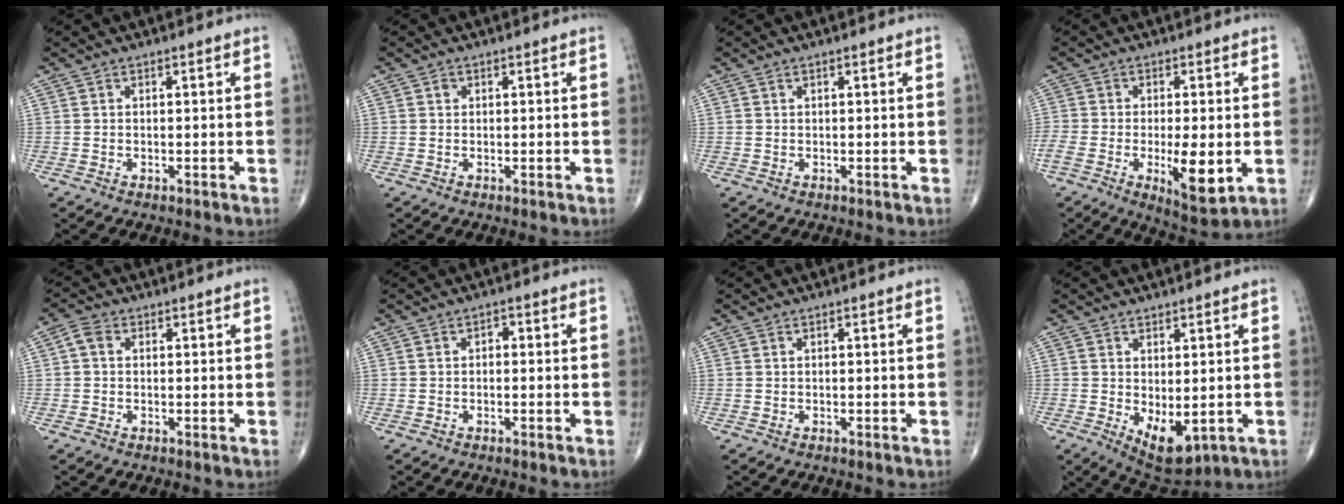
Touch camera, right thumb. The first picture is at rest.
{"total": 0.7, "force": [0.2, 0.6, 0.3], "torque": [-0.001, 0.000, 0.004]}
{"total": 0.0}
{"total": 12.4, "force": [-3.1, 4.7, 11.1], "torque": [-0.198, -0.014, -0.044]}
{"total": 2.6, "force": [0.3, 2.0, 1.7], "torque": [-0.029, 0.010, 0.003]}
{"total": 1.0, "force": [-0.2, 0.8, 0.6], "torque": [-0.001, 0.003, -0.008]}
{"total": 0.0}
{"total": 7.5, "force": [-1.2, 3.8, 6.4], "torque": [-0.087, -0.012, 0.001]}